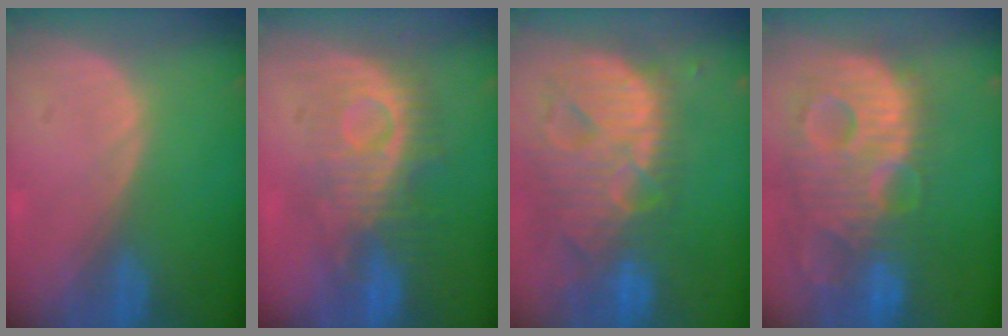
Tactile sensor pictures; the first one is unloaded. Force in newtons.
{"total": 8.8, "press": 8.7, "slide": 1.1}
{"total": 13.8, "press": 11.8, "slide": 7.1}
{"total": 14.0, "press": 12.0, "slide": 7.1}